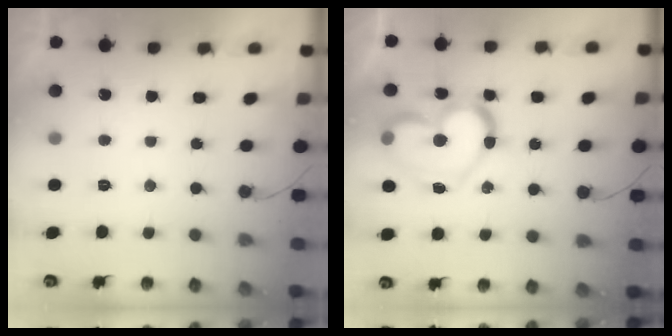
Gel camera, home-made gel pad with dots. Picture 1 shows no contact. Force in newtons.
{"total": 17.8, "press": 17.7, "slide": 1.7}